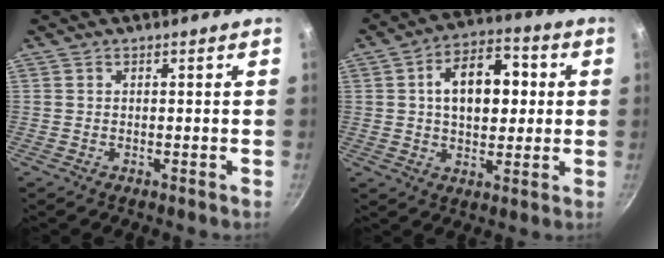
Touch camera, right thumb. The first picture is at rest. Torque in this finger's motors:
{"motor_torque": [-1.10, 1.36, 0.89, 0.27, 0.08]}